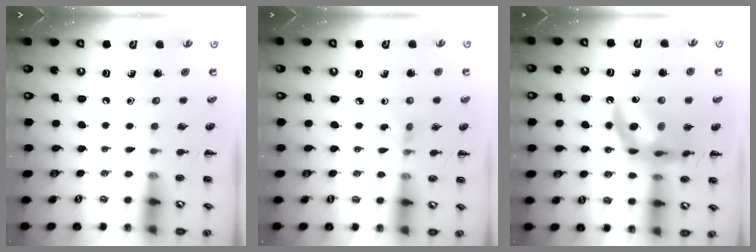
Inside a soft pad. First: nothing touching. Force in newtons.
{"total": 3.2, "press": 2.9, "slide": 1.3}
{"total": 16.5, "press": 16.0, "slide": 3.7}